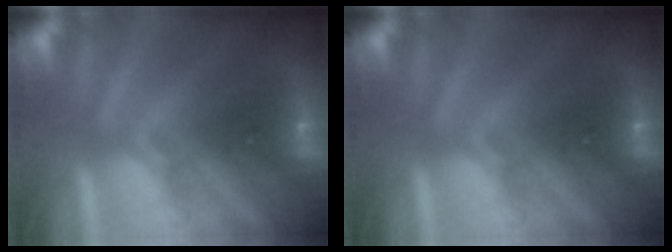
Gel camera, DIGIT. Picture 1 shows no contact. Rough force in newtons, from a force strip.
{"total": 0.0}